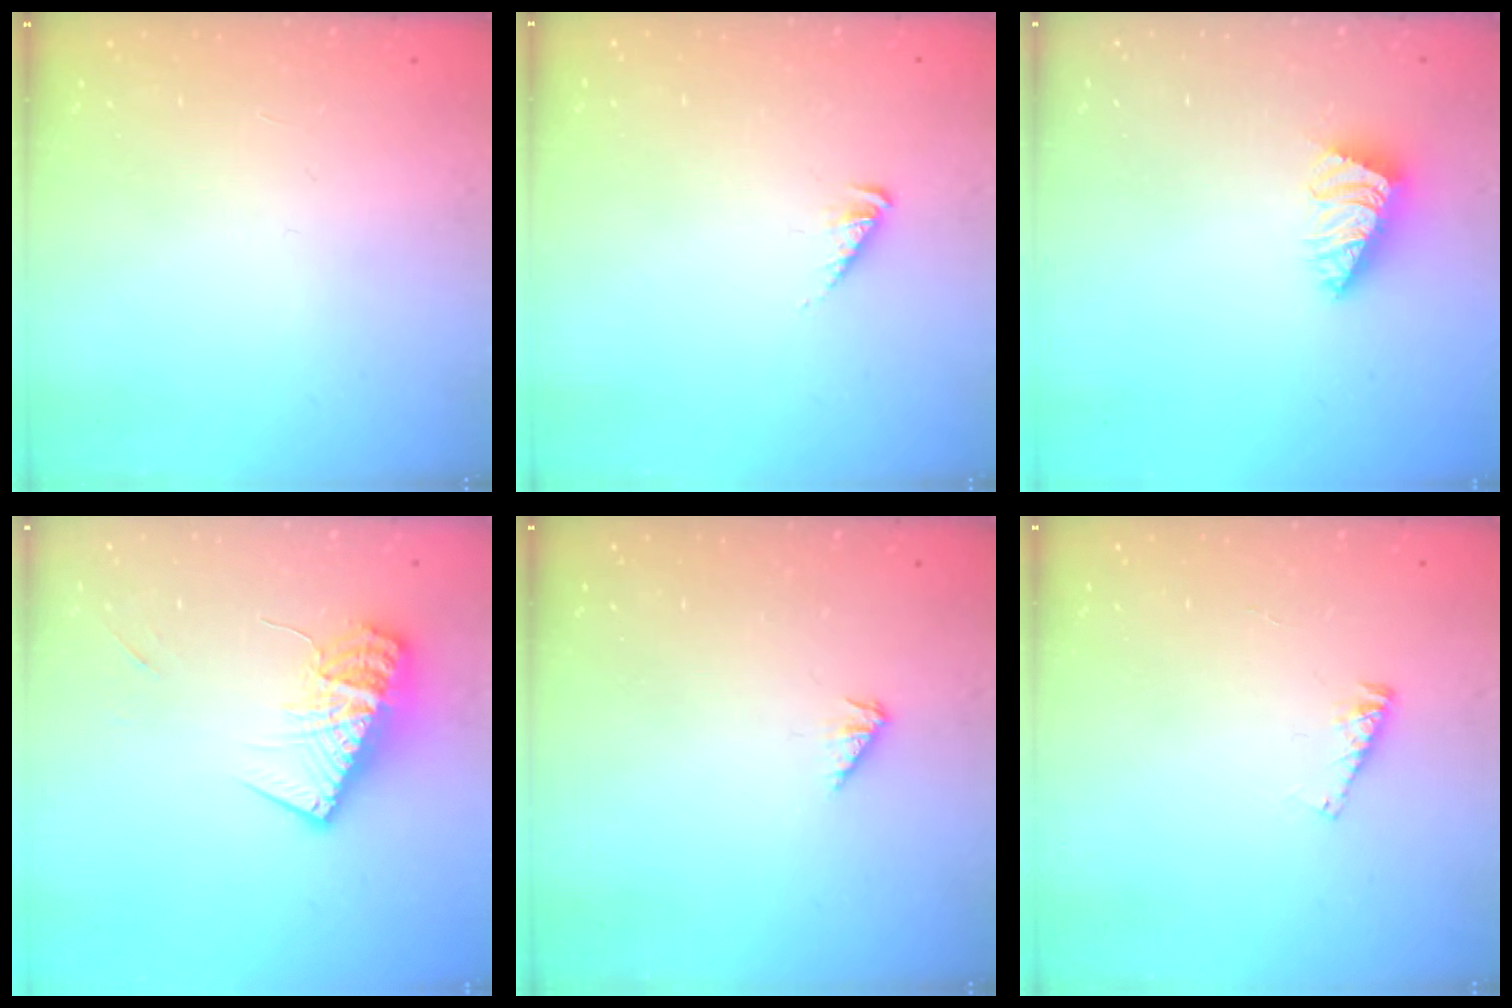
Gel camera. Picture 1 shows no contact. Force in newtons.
{"total": 3.3, "press": 3.3, "slide": 0.6}
{"total": 2.1, "press": 2.1, "slide": 0.5}
{"total": 13.9, "press": 13.8, "slide": 1.4}
{"total": 2.6, "press": 2.5, "slide": 0.6}
{"total": 2.3, "press": 2.3, "slide": 0.2}